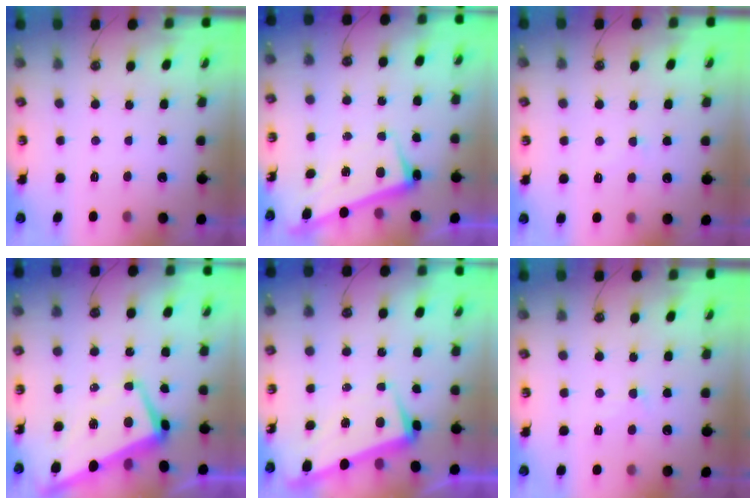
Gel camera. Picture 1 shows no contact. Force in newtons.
{"total": 2.6, "press": 2.4, "slide": 0.9}
{"total": 5.0, "press": 4.9, "slide": 0.9}
{"total": 1.4, "press": 0.9, "slide": 1.0}
{"total": 2.4, "press": 1.3, "slide": 2.0}
{"total": 1.7, "press": 1.6, "slide": 0.7}